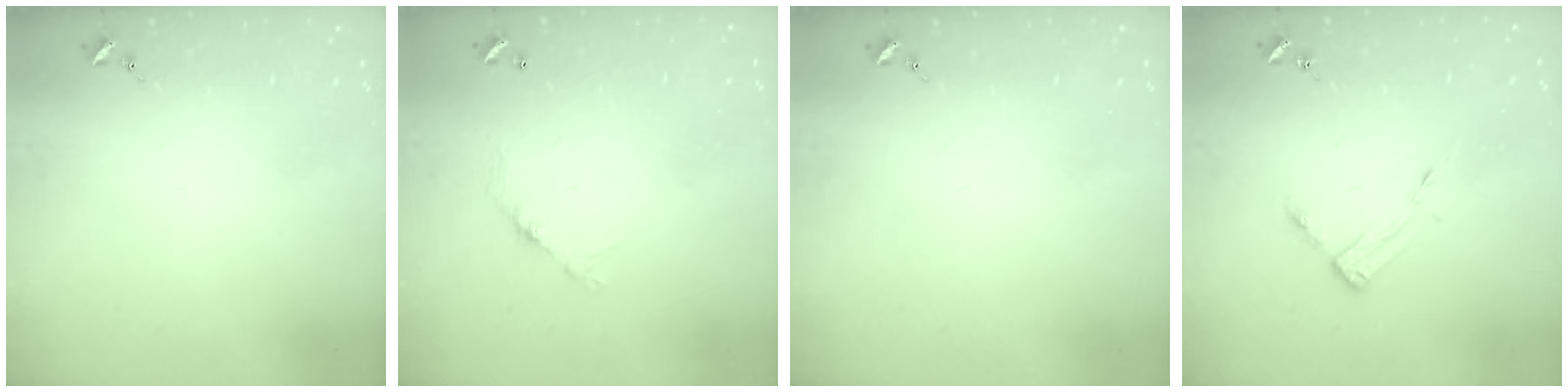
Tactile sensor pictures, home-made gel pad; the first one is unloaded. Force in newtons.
{"total": 6.7, "press": 6.7, "slide": 0.5}
{"total": 0.0}
{"total": 3.5, "press": 3.5, "slide": 0.4}